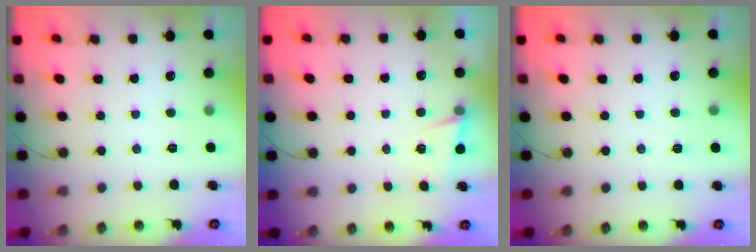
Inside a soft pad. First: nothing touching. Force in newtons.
{"total": 2.6, "press": 1.9, "slide": 1.8}
{"total": 2.0, "press": 0.8, "slide": 1.8}